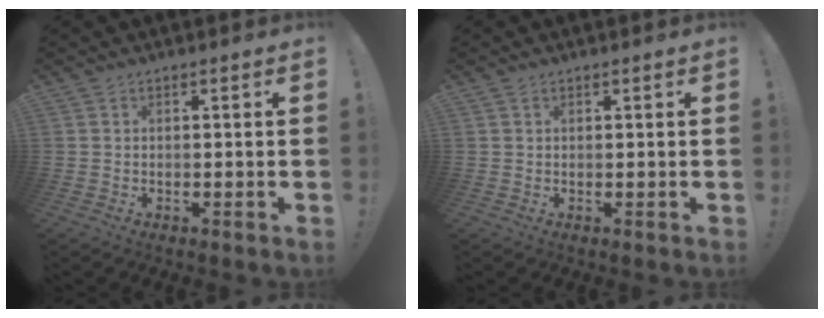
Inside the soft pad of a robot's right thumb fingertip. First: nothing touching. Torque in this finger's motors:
{"motor_torque": [-0.18, -0.14, -0.33, 0.39, -0.04]}